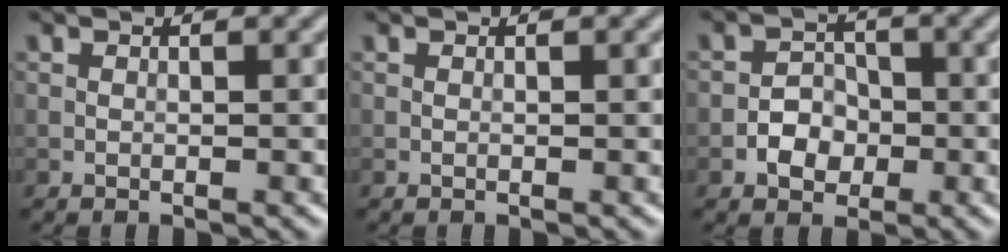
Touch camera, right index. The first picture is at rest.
{"total": 0.0}
{"total": 2.7, "force": [-1.0, 2.2, 1.2], "torque": [-0.012, 0.003, -0.020]}